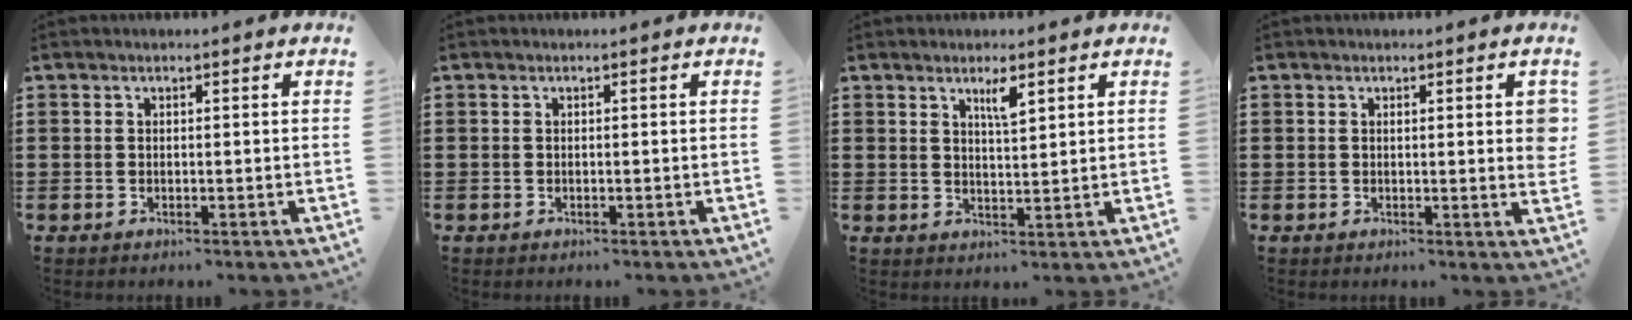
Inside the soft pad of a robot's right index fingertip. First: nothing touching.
{"total": 0.0}
{"total": 3.1, "force": [2.0, 0.6, 2.3], "torque": [-0.034, -0.004, 0.031]}
{"total": 2.1, "force": [0.6, 0.3, 2.0], "torque": [-0.032, 0.000, 0.007]}